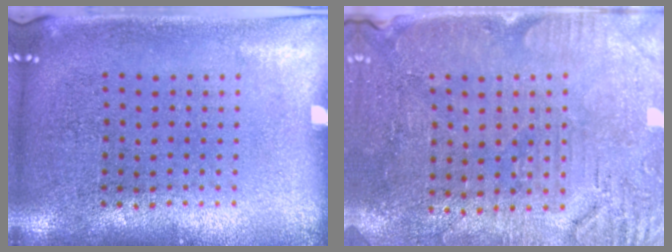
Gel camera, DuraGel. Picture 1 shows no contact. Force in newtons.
{"total": 3.0, "press": 2.8, "slide": 0.9}